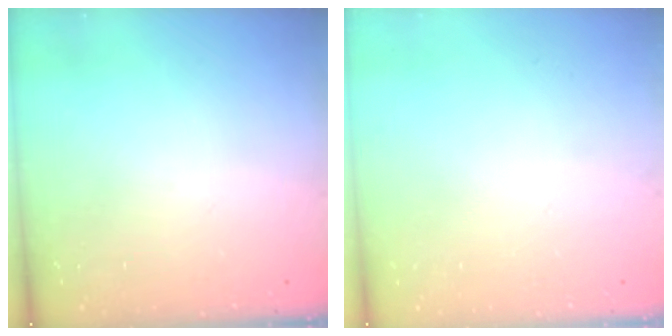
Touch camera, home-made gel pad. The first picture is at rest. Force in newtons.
{"total": 0.0}